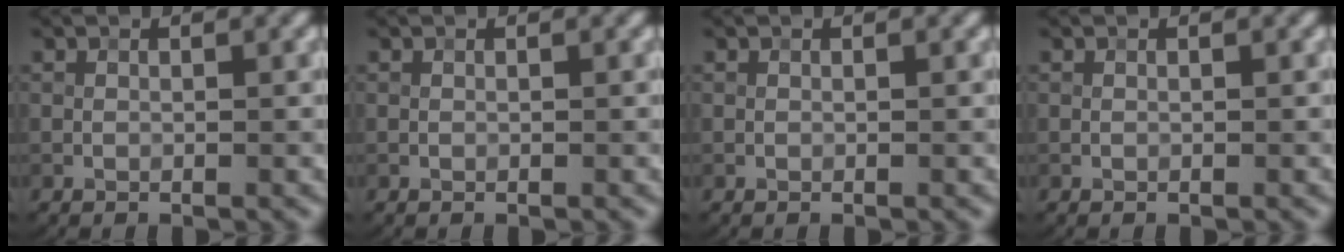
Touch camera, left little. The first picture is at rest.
{"total": 0.0}
{"total": 0.0}
{"total": 0.0}